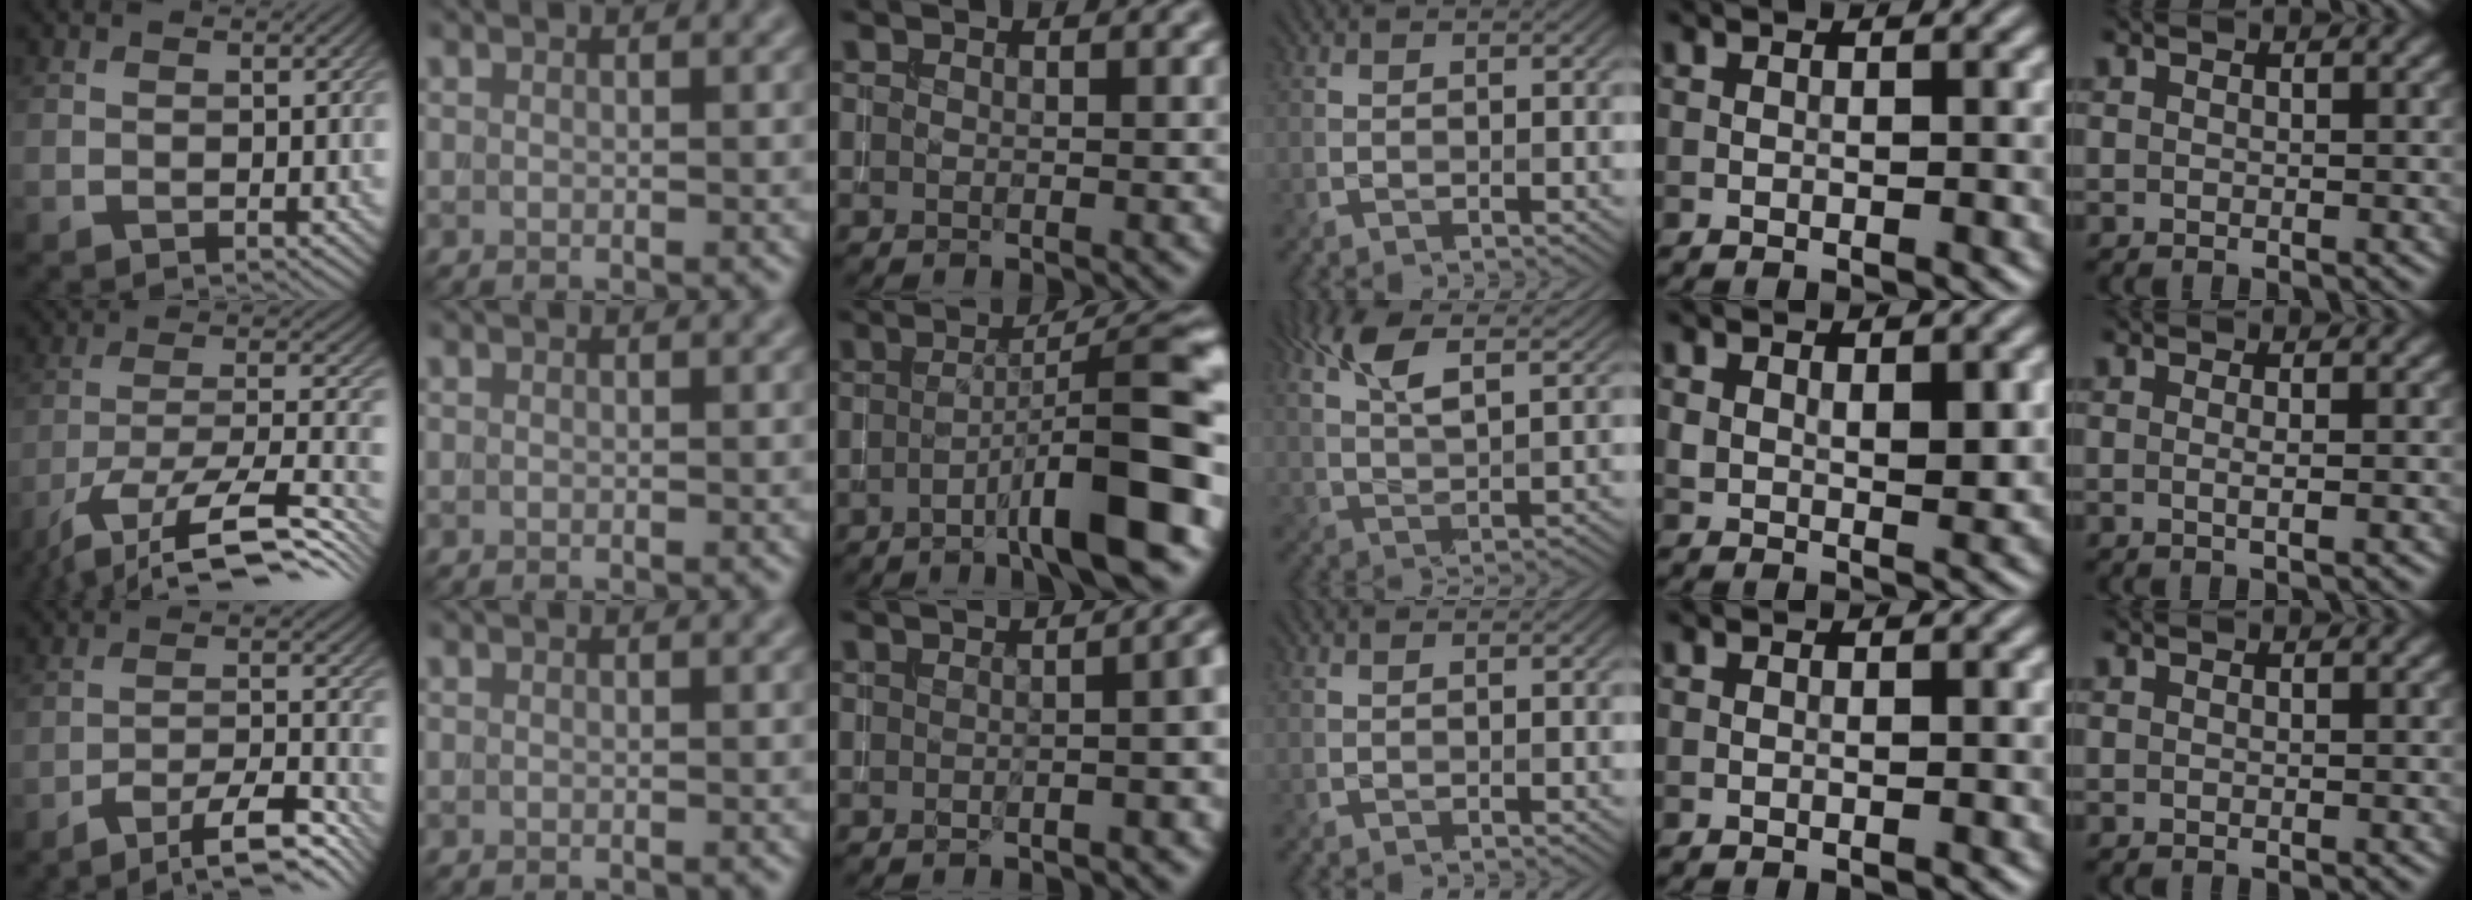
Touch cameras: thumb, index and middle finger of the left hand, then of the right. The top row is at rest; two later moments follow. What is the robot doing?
{"motion": "extract", "object": "backpack"}